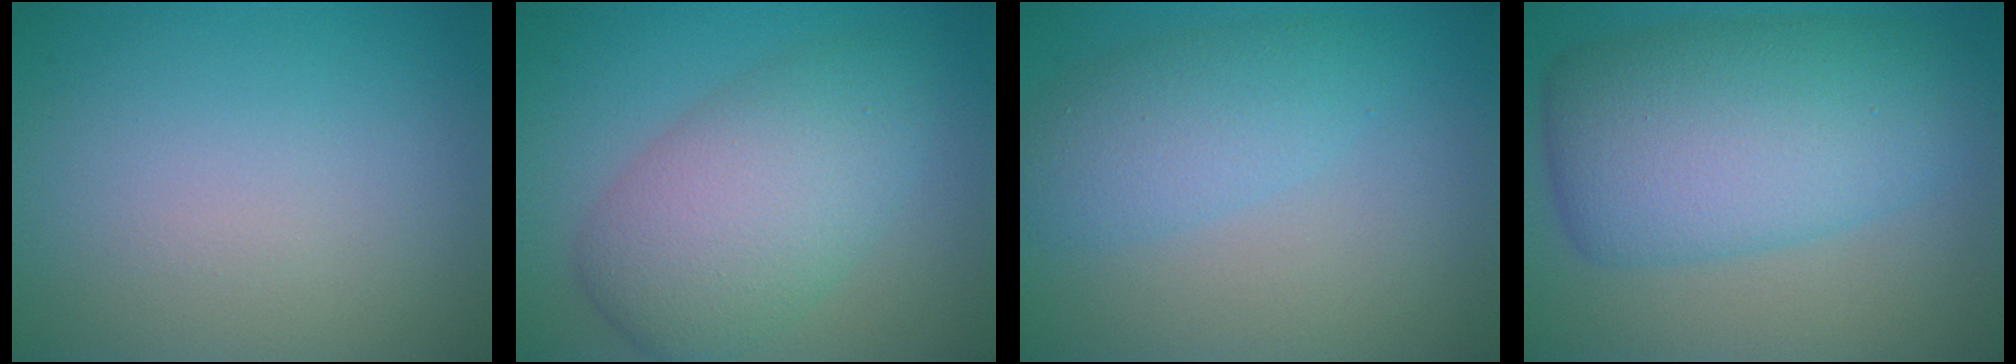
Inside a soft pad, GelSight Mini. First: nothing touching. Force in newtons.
{"total": 7.1, "press": 7.1, "slide": 0.2}
{"total": 3.8, "press": 3.8, "slide": 0.1}
{"total": 9.6, "press": 9.6, "slide": 0.3}